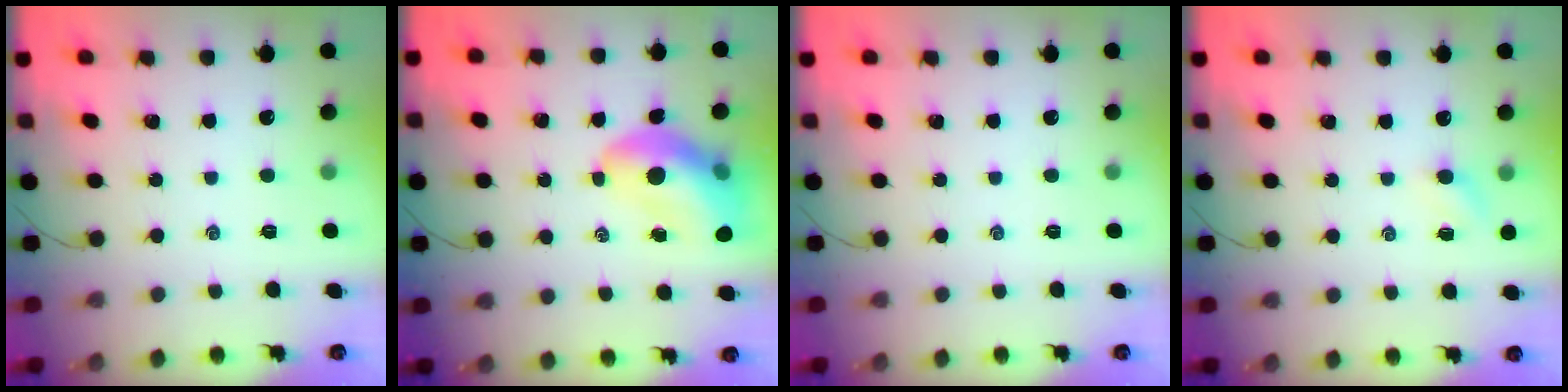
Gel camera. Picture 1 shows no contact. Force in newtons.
{"total": 13.4, "press": 12.9, "slide": 3.8}
{"total": 0.0}
{"total": 4.2, "press": 4.0, "slide": 1.3}